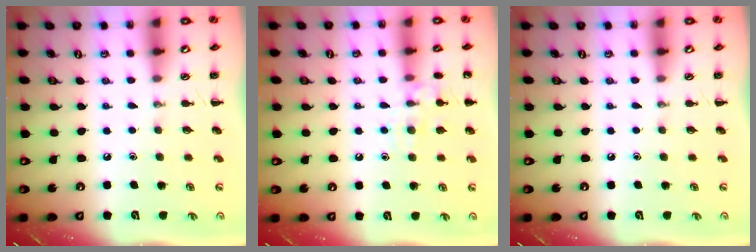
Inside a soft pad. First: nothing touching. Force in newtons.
{"total": 10.0, "press": 9.9, "slide": 1.1}
{"total": 0.0}